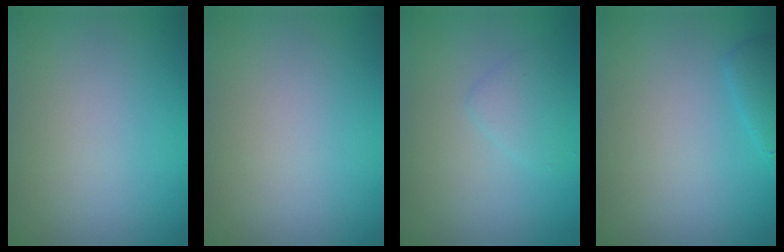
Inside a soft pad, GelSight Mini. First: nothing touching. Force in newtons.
{"total": 0.0}
{"total": 1.6, "press": 1.6, "slide": 0.1}
{"total": 1.4, "press": 1.4, "slide": 0.1}